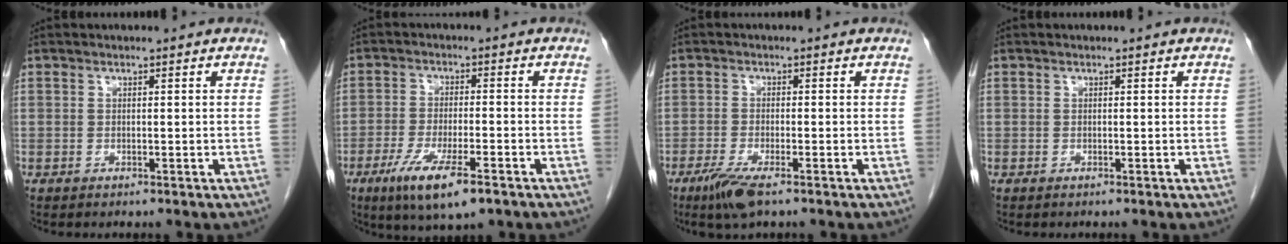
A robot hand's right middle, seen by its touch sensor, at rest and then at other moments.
{"total": 9.3, "force": [-5.3, 1.7, 7.4], "torque": [-0.136, -0.021, -0.086]}
{"total": 5.1, "force": [-3.3, 0.8, 3.8], "torque": [-0.080, -0.014, -0.061]}
{"total": 0.0}